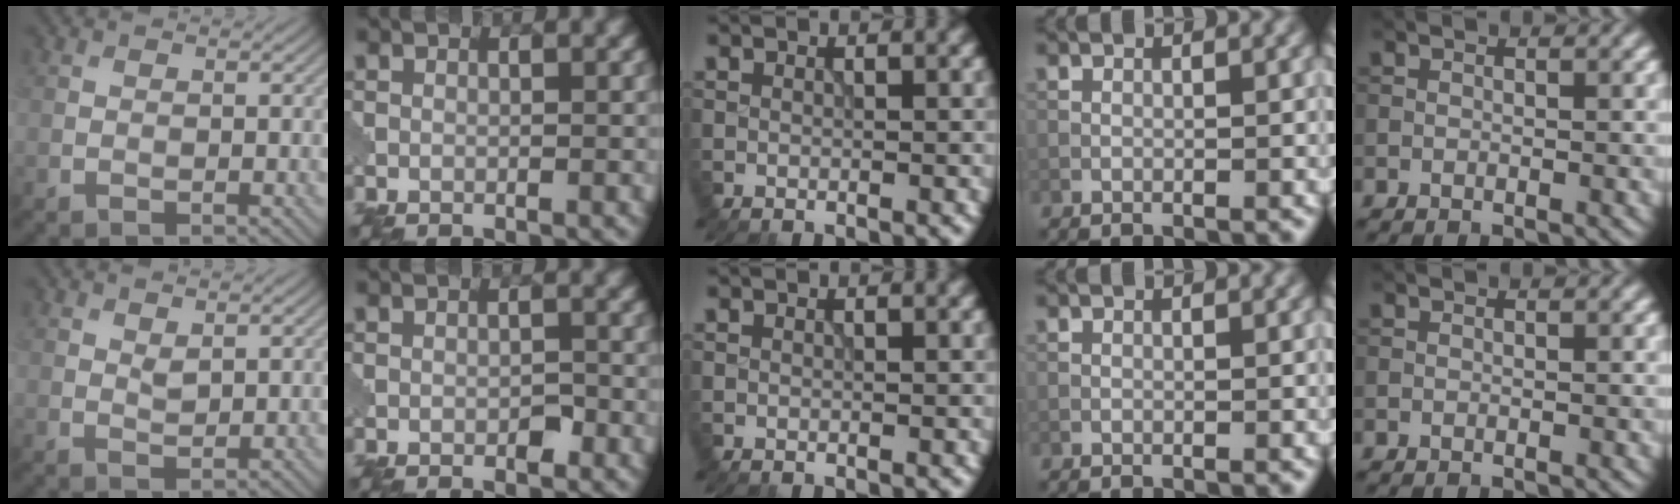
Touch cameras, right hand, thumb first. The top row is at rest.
{"thumb": {"total": 1.3, "force": [0.8, 0.6, 0.9], "torque": [-0.020, -0.005, 0.018]}, "index": {"total": 1.1, "force": [-0.5, 0.5, 0.8], "torque": [-0.011, 0.002, -0.007]}}